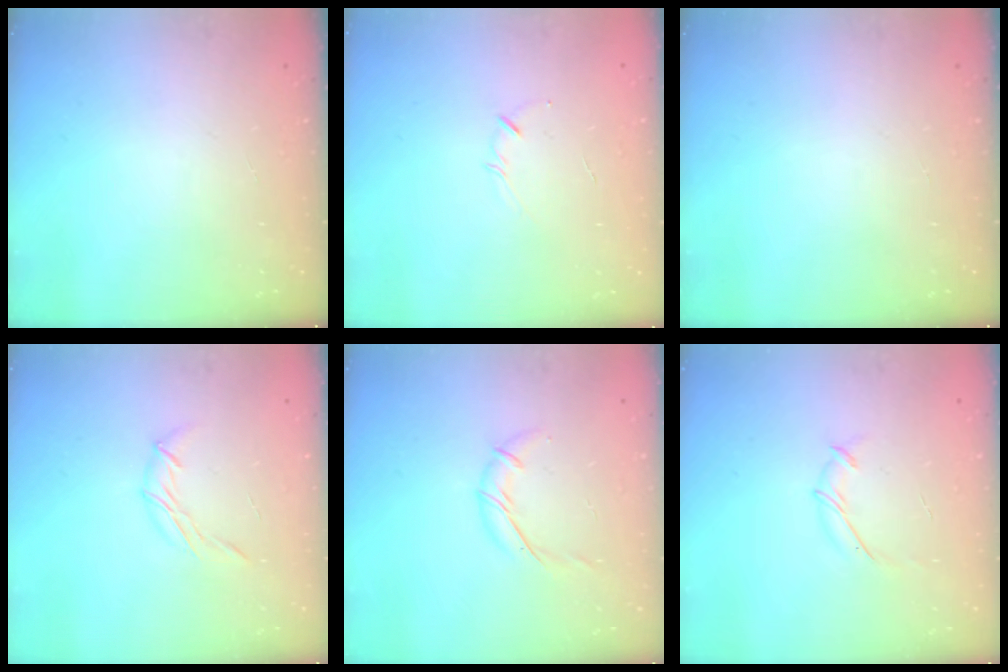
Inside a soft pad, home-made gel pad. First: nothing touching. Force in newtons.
{"total": 2.4, "press": 2.3, "slide": 0.5}
{"total": 0.0}
{"total": 6.5, "press": 6.5, "slide": 0.4}
{"total": 7.3, "press": 7.3, "slide": 0.5}
{"total": 5.8, "press": 5.7, "slide": 1.1}